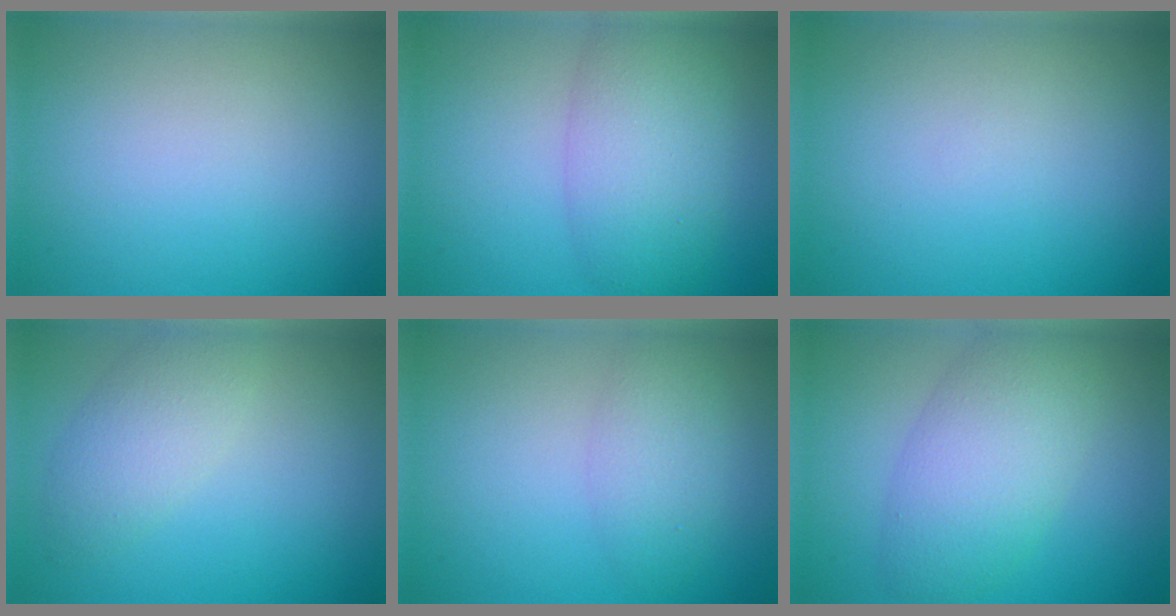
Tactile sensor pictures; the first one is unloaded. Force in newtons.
{"total": 5.9, "press": 5.9, "slide": 0.4}
{"total": 0.0}
{"total": 3.2, "press": 3.2, "slide": 0.2}
{"total": 2.8, "press": 2.8, "slide": 0.2}
{"total": 6.0, "press": 6.0, "slide": 0.2}